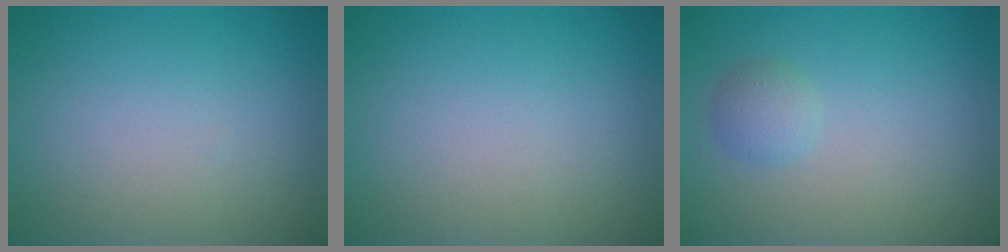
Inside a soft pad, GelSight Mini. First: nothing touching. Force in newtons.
{"total": 0.0}
{"total": 1.4, "press": 1.4, "slide": 0.0}